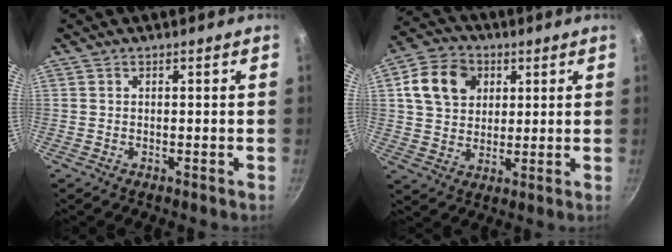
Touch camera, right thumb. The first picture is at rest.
{"total": 11.6, "force": [3.7, 9.2, 6.0], "torque": [-0.086, 0.004, 0.058]}